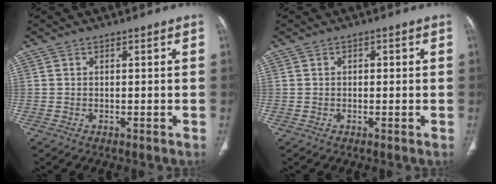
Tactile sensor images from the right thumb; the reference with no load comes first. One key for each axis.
{"total": 1.0, "fx": 0.1, "fy": 0.7, "fz": 0.7, "tx": -0.009, "ty": 0.003, "tz": 0.001}